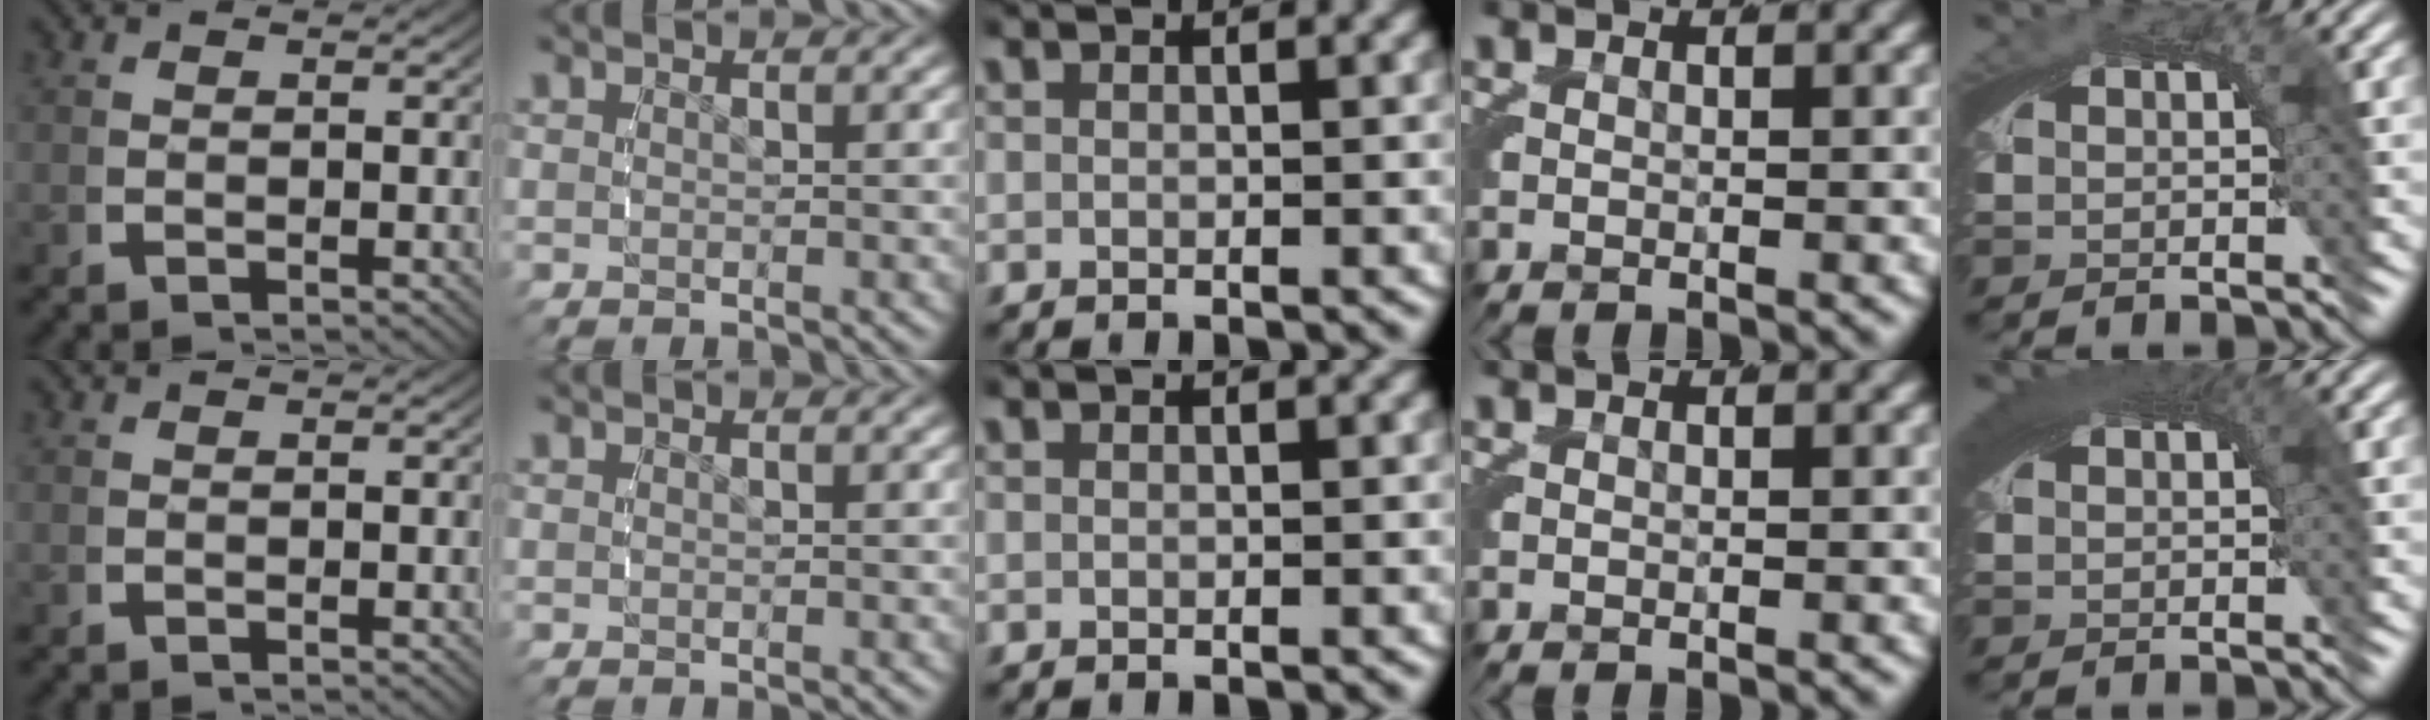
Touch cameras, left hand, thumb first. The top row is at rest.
{"little": {"total": 3.7, "force": [1.4, 1.0, 3.3], "torque": [-0.039, 0.013, 0.017]}}